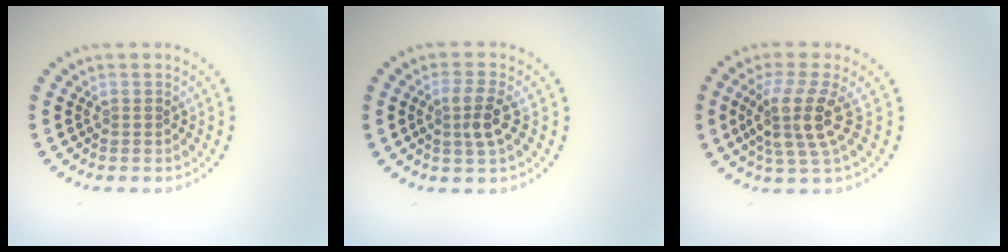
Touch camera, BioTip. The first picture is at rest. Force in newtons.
{"total": 2.6, "press": 2.4, "slide": 1.1}
{"total": 4.1, "press": 3.2, "slide": 2.6}